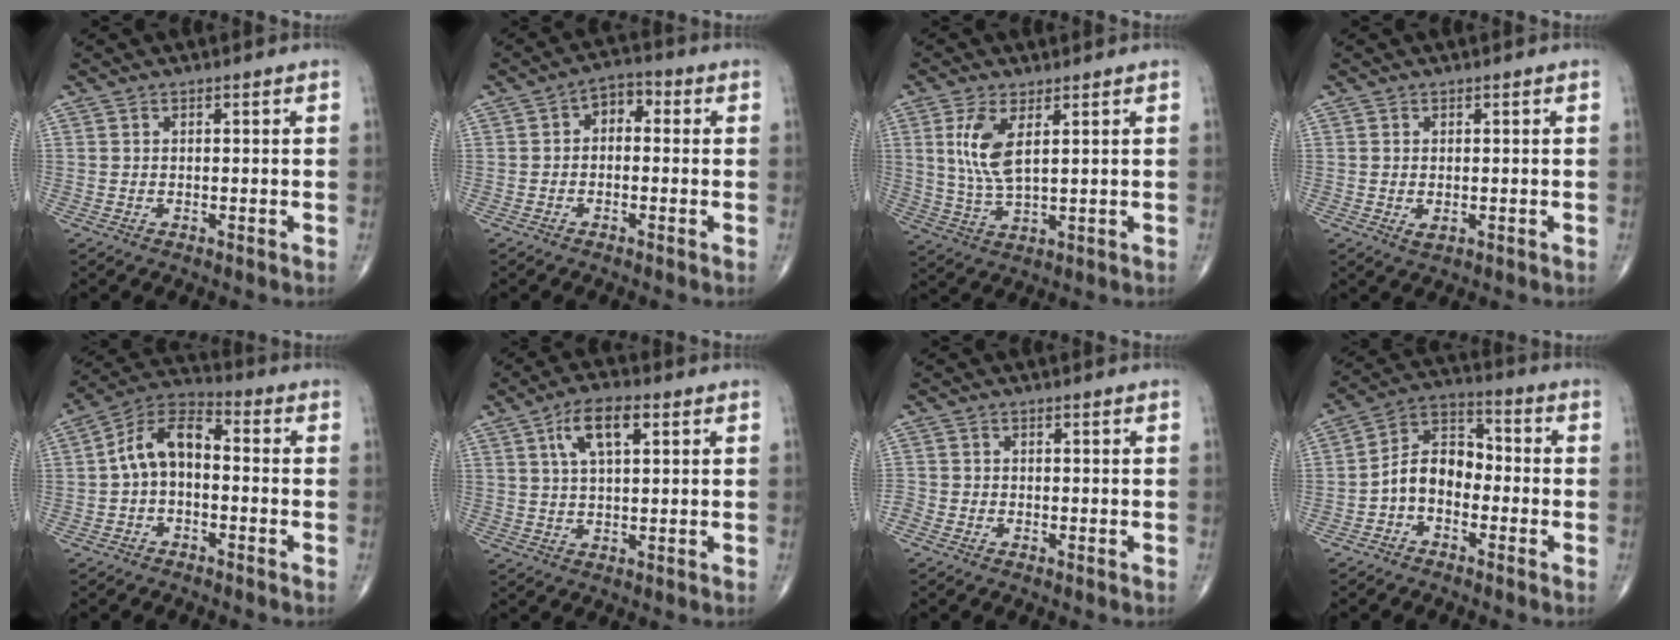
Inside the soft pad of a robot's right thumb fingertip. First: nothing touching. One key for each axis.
{"total": 4.4, "fx": 0.1, "fy": 3.0, "fz": 3.2, "tx": -0.028, "ty": 0.022, "tz": -0.013}
{"total": 8.0, "fx": 2.5, "fy": 3.1, "fz": 7.0, "tx": -0.150, "ty": -0.012, "tz": 0.058}
{"total": 1.4, "fx": -0.2, "fy": 0.8, "fz": 1.1, "tx": -0.019, "ty": -0.003, "tz": 0.000}
{"total": 9.1, "fx": -0.7, "fy": 5.5, "fz": 7.3, "tx": -0.119, "ty": 0.039, "tz": -0.031}
{"total": 8.0, "fx": 3.0, "fy": 3.3, "fz": 6.6, "tx": -0.118, "ty": 0.004, "tz": 0.052}
{"total": 2.3, "fx": -1.5, "fy": 1.6, "fz": 0.6, "tx": -0.016, "ty": 0.005, "tz": -0.035}
{"total": 8.9, "fx": -2.5, "fy": 6.2, "fz": 5.9, "tx": -0.084, "ty": 0.044, "tz": -0.063}